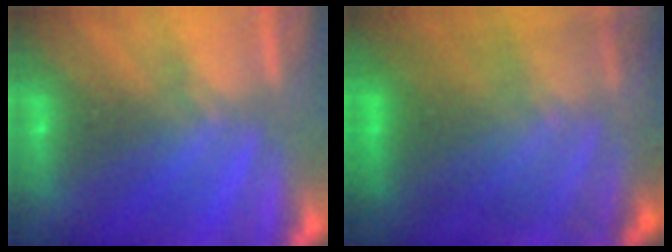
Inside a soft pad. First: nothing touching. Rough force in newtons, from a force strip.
{"total": 7.1}